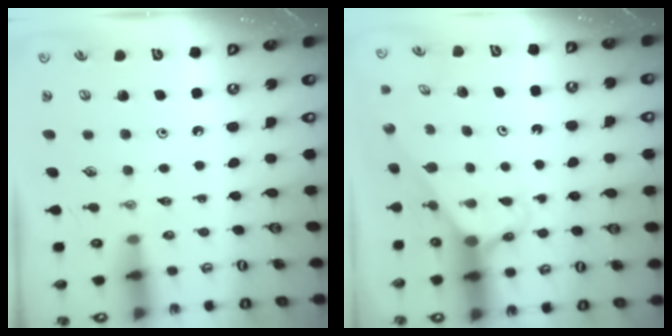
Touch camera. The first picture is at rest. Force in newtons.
{"total": 2.7, "press": 2.7, "slide": 0.2}